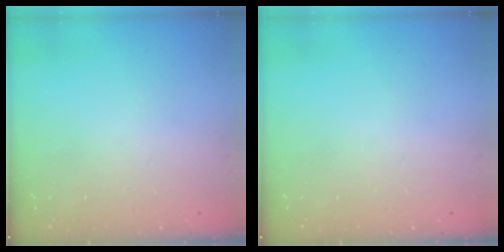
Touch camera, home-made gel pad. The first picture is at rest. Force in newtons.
{"total": 0.0}